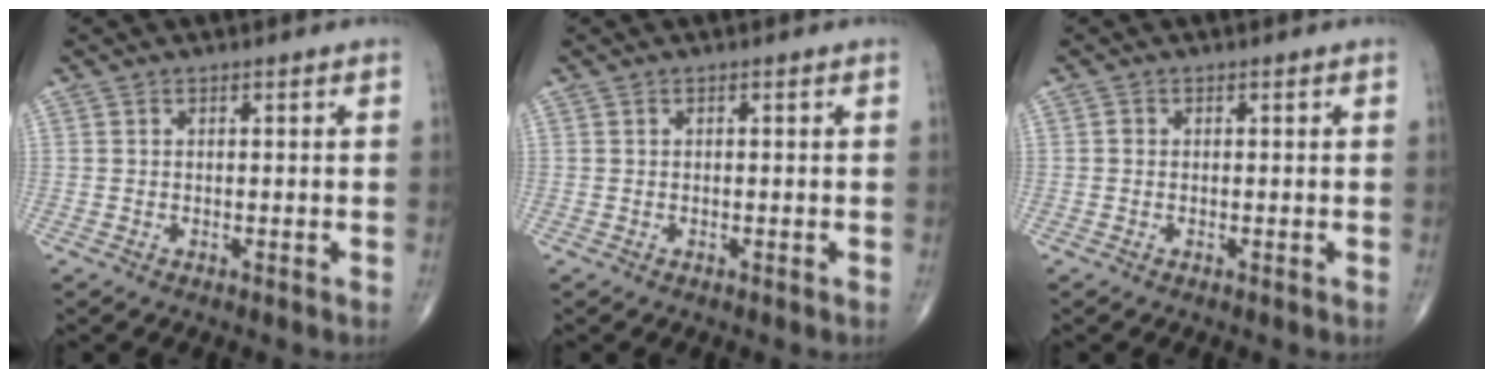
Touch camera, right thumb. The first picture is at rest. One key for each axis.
{"total": 0.0}
{"total": 0.5, "fx": -0.1, "fy": 0.5, "fz": 0.2, "tx": -0.002, "ty": 0.001, "tz": -0.004}